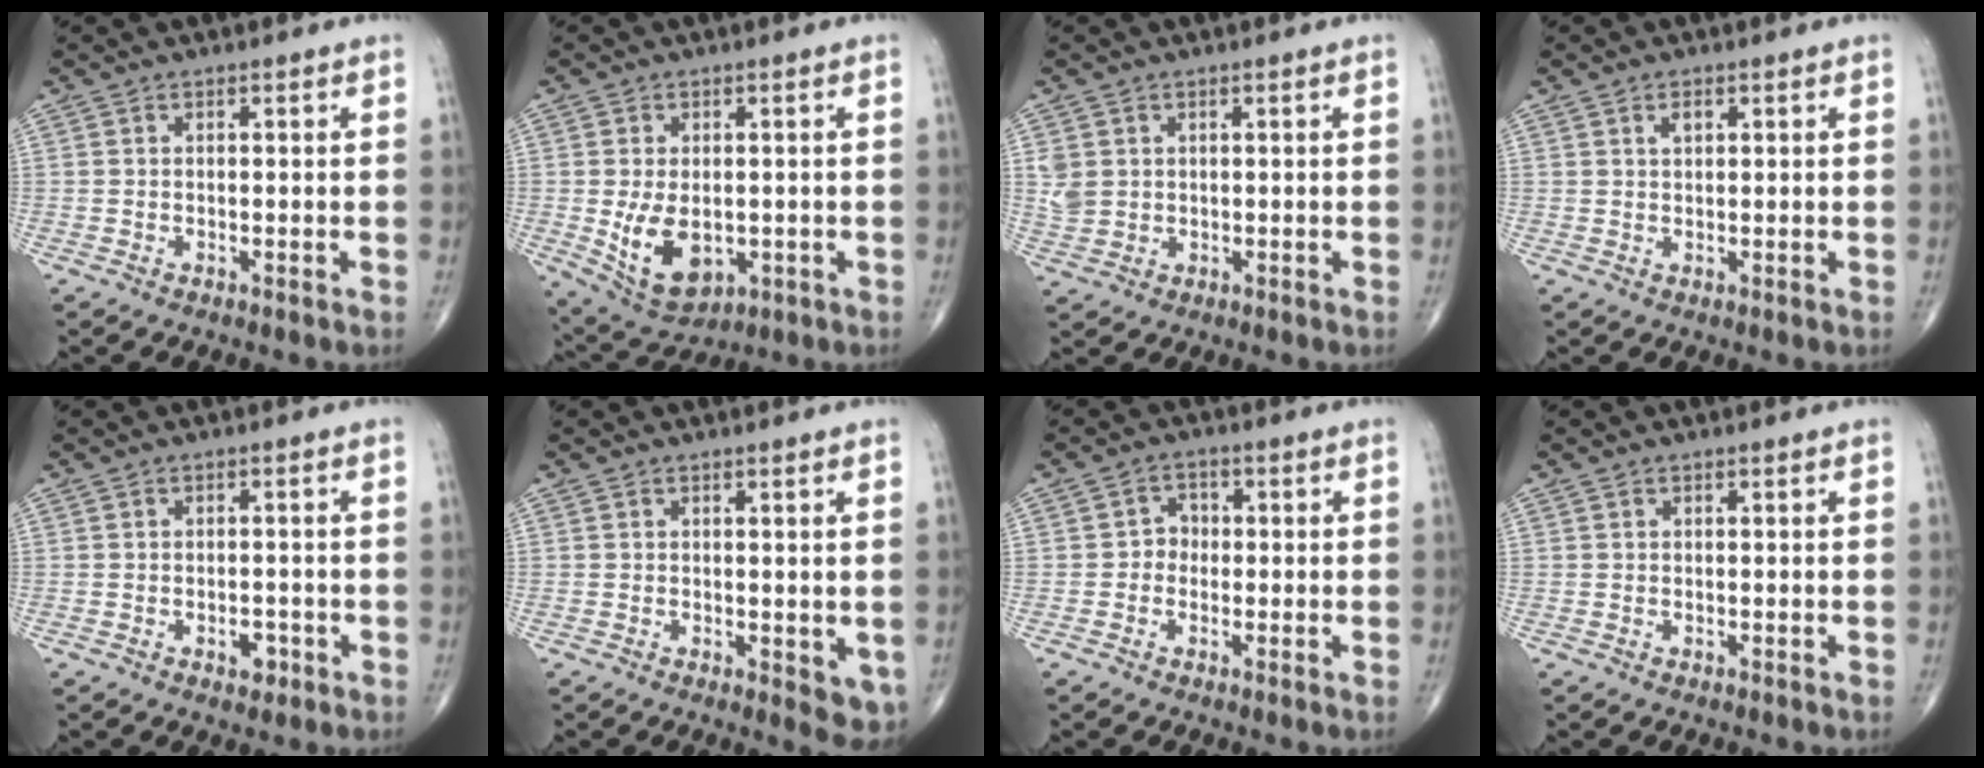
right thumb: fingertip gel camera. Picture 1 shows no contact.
{"total": 9.9, "force": [-1.4, 6.1, 7.6], "torque": [-0.120, -0.012, -0.004]}
{"total": 3.6, "force": [0.8, 3.1, 1.8], "torque": [-0.030, -0.003, 0.023]}
{"total": 1.7, "force": [0.8, 1.0, 1.1], "torque": [-0.015, -0.003, 0.015]}
{"total": 2.6, "force": [-1.1, 1.6, 1.7], "torque": [-0.013, 0.004, -0.013]}
{"total": 4.6, "force": [-0.3, 2.2, 4.1], "torque": [-0.034, -0.010, -0.002]}
{"total": 3.1, "force": [-0.3, 2.7, 1.3], "torque": [0.003, 0.011, -0.015]}
{"total": 0.0}